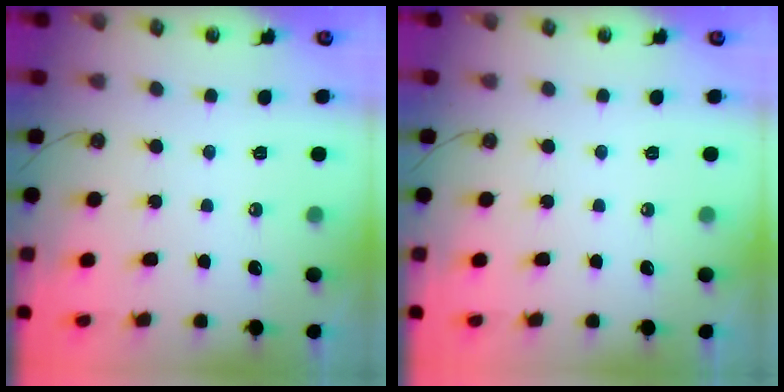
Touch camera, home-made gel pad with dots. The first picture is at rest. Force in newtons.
{"total": 0.0}